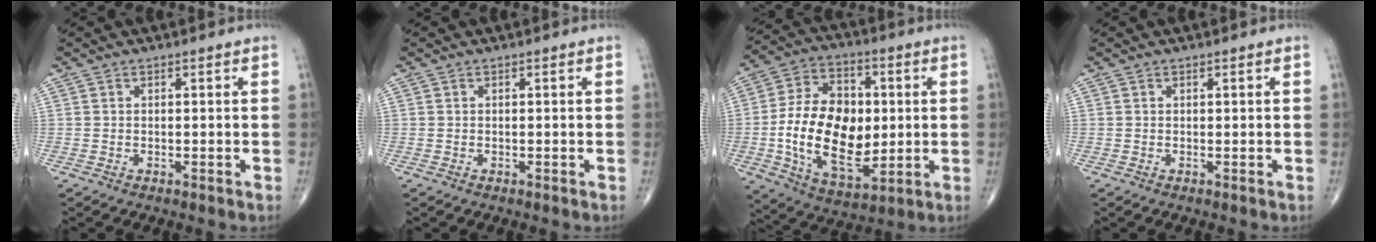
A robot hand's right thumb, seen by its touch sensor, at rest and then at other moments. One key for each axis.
{"total": 0.0}
{"total": 20.2, "fx": -0.8, "fy": 12.2, "fz": 16.0, "tx": -0.259, "ty": 0.003, "tz": -0.005}
{"total": 0.0}